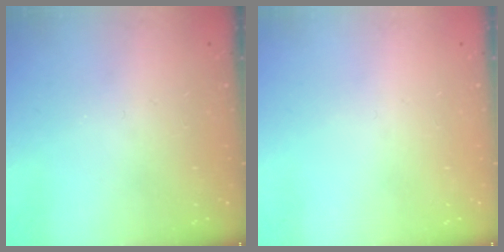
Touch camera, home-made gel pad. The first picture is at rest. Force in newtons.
{"total": 0.0}